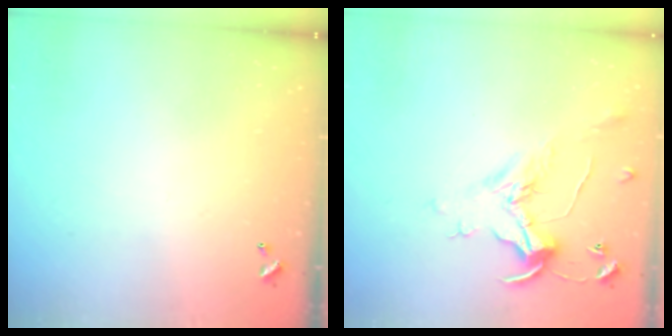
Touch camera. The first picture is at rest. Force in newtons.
{"total": 1.0, "press": 0.9, "slide": 0.5}